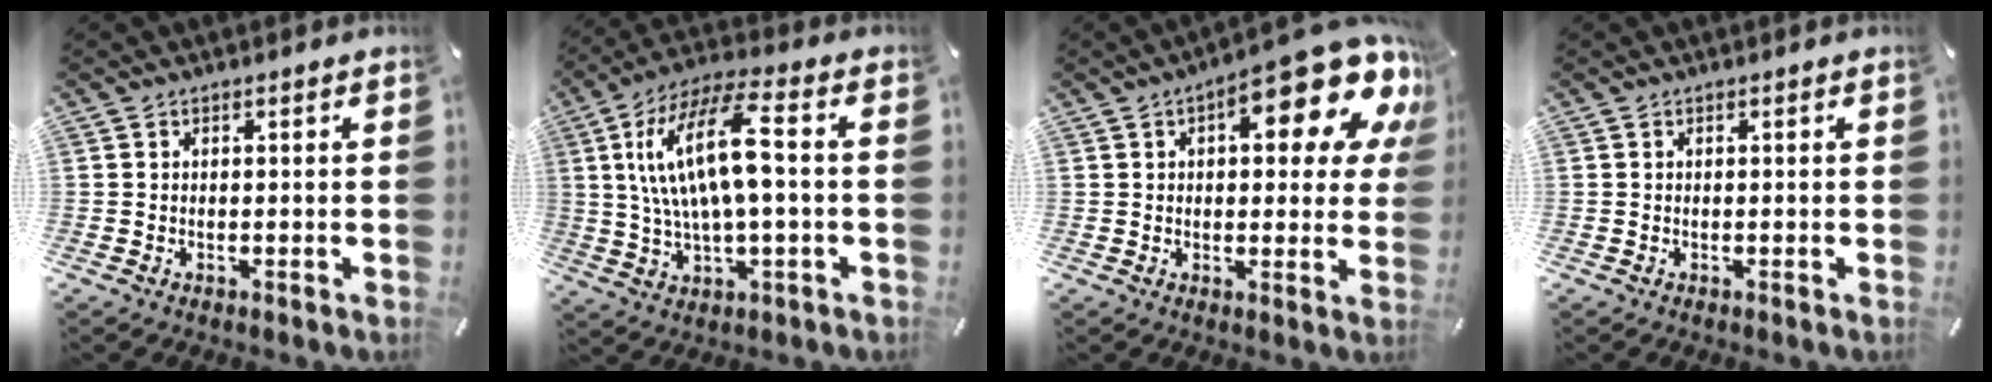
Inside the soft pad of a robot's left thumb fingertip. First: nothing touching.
{"total": 17.7, "force": [2.8, 6.3, 16.3], "torque": [-0.340, 0.002, 0.039]}
{"total": 17.7, "force": [8.6, 7.0, 13.8], "torque": [-0.171, -0.055, 0.137]}
{"total": 0.0}